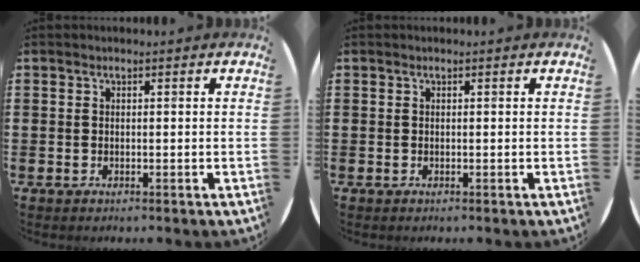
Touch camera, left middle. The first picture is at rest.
{"total": 0.0}